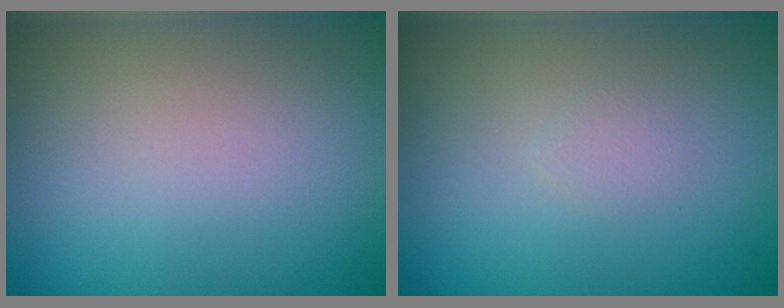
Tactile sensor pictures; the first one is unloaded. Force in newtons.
{"total": 0.7, "press": 0.7, "slide": 0.0}